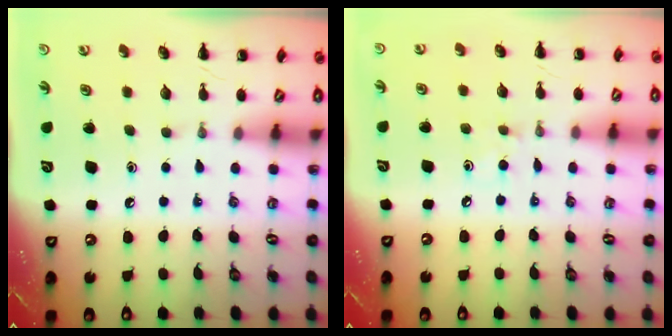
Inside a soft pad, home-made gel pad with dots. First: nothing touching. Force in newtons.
{"total": 3.6, "press": 3.4, "slide": 1.3}